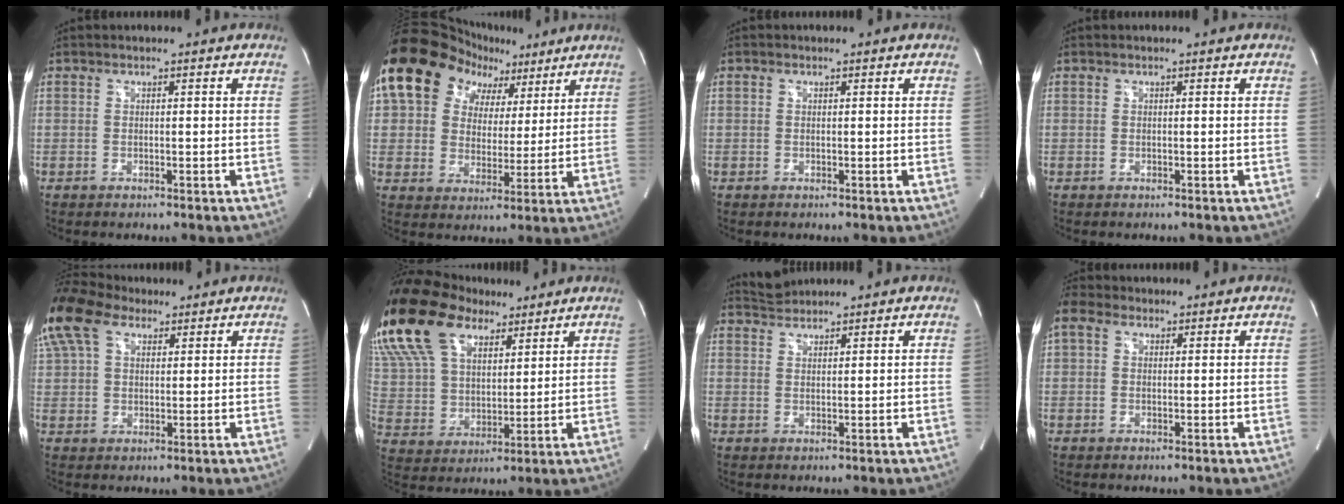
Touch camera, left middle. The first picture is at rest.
{"total": 14.4, "force": [8.2, 10.1, 6.1], "torque": [-0.093, 0.059, 0.144]}
{"total": 1.6, "force": [-0.9, -1.1, -0.8], "torque": [0.008, 0.002, -0.007]}
{"total": 0.0}
{"total": 13.1, "force": [8.2, 7.4, 7.1], "torque": [-0.208, 0.061, 0.166]}
{"total": 24.7, "force": [16.5, 13.0, 13.0], "torque": [-0.341, 0.070, 0.311]}
{"total": 2.4, "force": [2.4, 0.0, -0.5], "torque": [0.000, 0.006, 0.054]}
{"total": 2.3, "force": [1.2, 1.5, 1.3], "torque": [-0.049, 0.022, 0.037]}